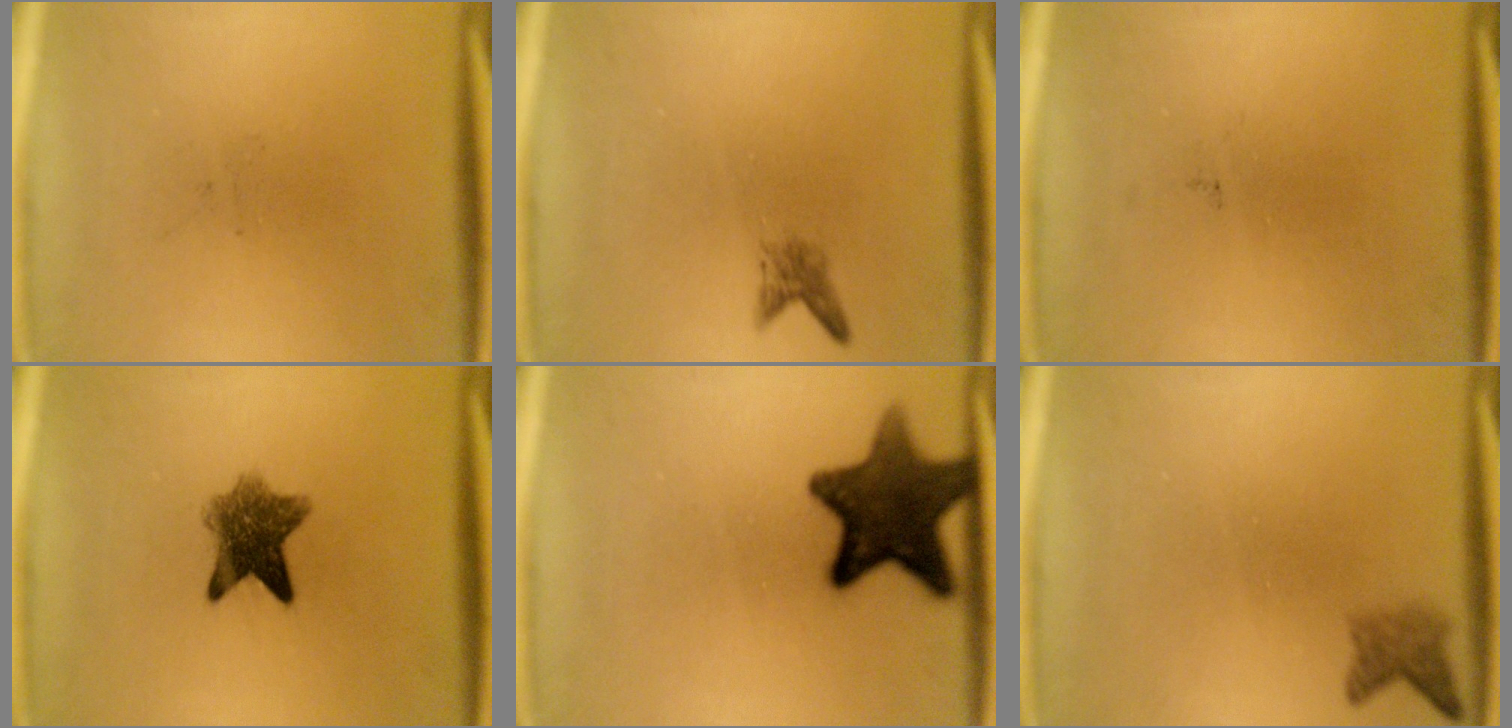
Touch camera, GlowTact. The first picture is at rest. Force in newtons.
{"total": 1.6}
{"total": 0.0}
{"total": 7.1}
{"total": 13.2}
{"total": 2.1}